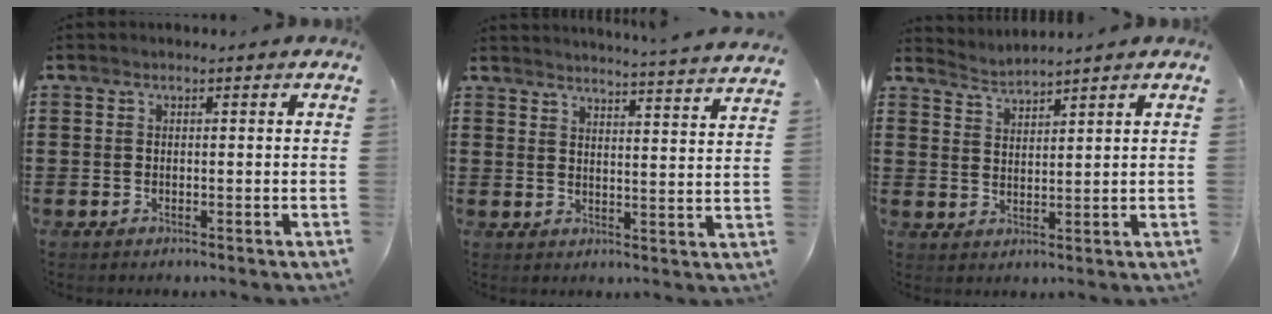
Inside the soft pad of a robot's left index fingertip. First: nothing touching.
{"total": 4.0, "force": [3.8, -1.1, 0.4], "torque": [-0.017, -0.036, 0.060]}
{"total": 2.3, "force": [2.2, -0.3, -0.5], "torque": [0.001, -0.010, 0.040]}